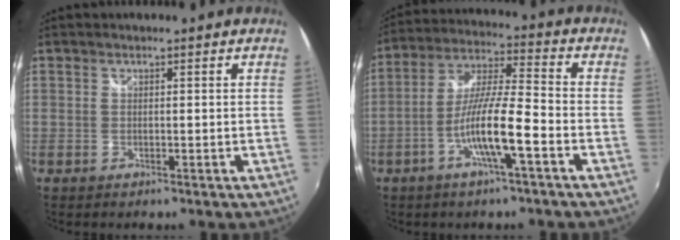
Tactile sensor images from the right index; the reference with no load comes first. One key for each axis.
{"total": 11.1, "fx": -4.8, "fy": 0.7, "fz": 9.9, "tx": -0.199, "ty": 0.001, "tz": -0.092}